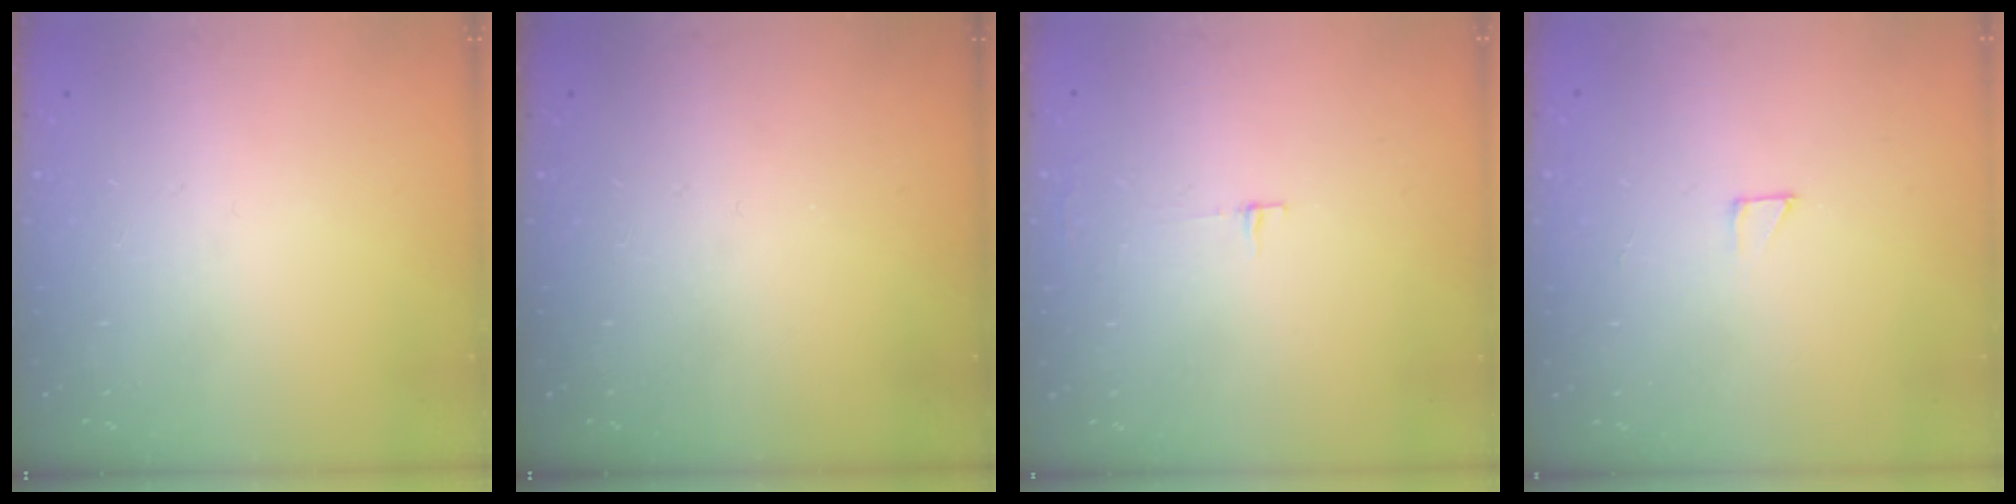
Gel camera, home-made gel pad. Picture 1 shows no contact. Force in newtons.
{"total": 0.0}
{"total": 3.3, "press": 3.3, "slide": 0.4}
{"total": 1.9, "press": 1.9, "slide": 0.1}